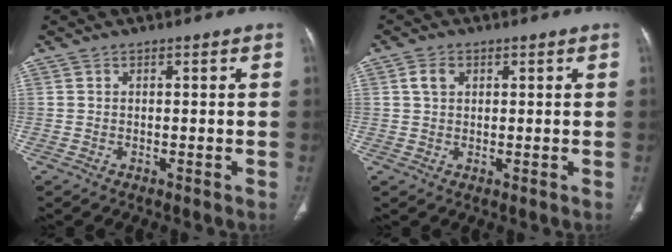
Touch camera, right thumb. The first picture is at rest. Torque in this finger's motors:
{"motor_torque": [0.44, 0.41, 0.18, 0.25, -0.02]}